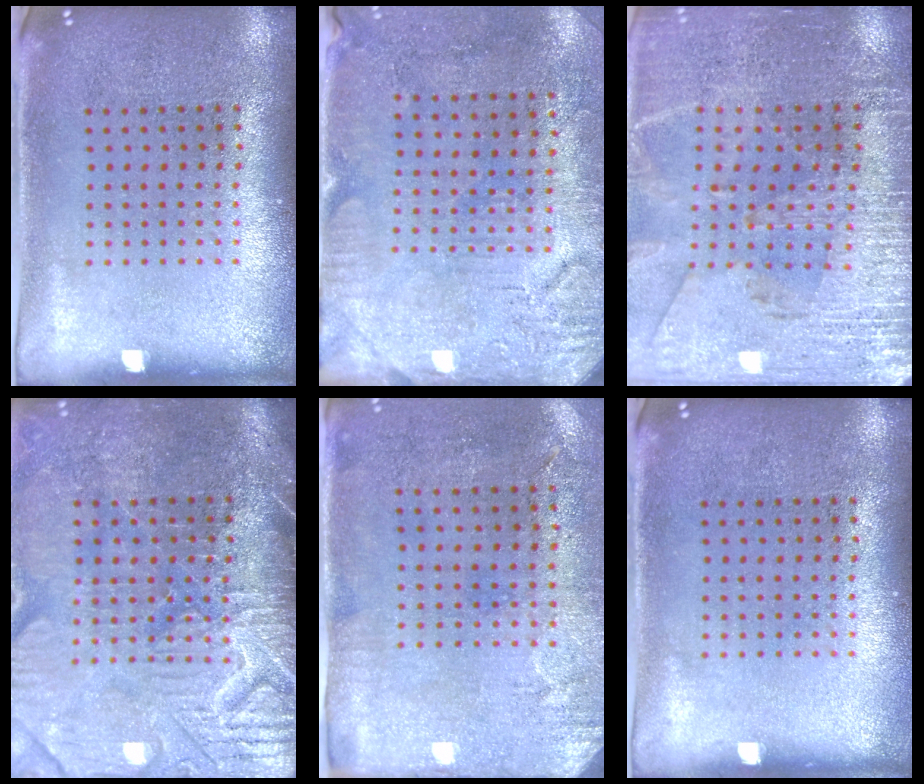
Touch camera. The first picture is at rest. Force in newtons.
{"total": 3.1, "press": 2.6, "slide": 1.6}
{"total": 2.9, "press": 2.8, "slide": 0.8}
{"total": 4.4, "press": 4.0, "slide": 2.0}
{"total": 2.9, "press": 2.4, "slide": 1.7}
{"total": 0.0}